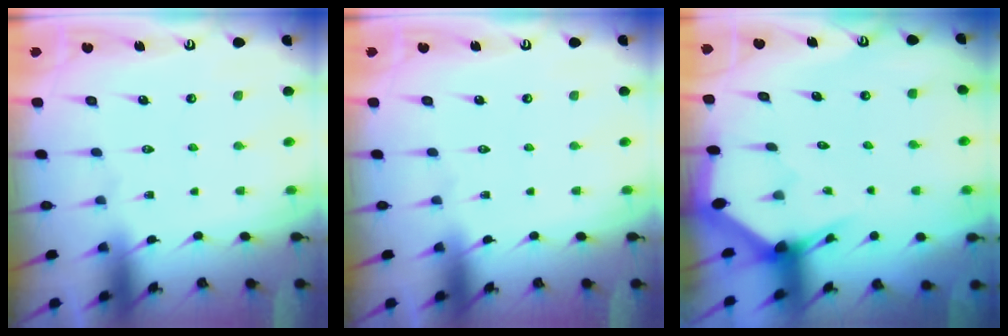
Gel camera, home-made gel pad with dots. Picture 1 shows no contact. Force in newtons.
{"total": 0.0}
{"total": 2.8, "press": 2.8, "slide": 0.1}